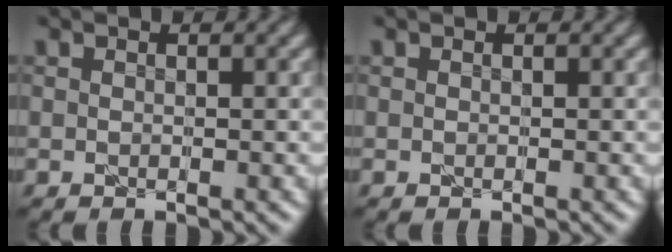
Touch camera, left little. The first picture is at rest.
{"total": 0.0}